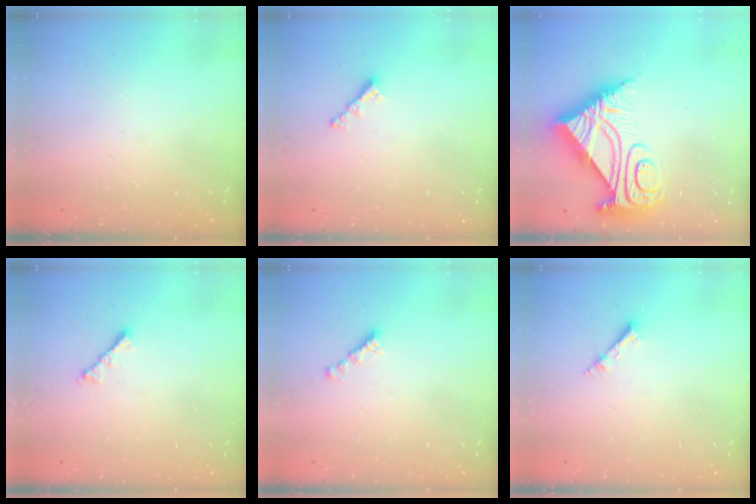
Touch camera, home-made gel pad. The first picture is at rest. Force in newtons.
{"total": 3.4, "press": 3.4, "slide": 0.1}
{"total": 12.4, "press": 12.3, "slide": 1.1}
{"total": 2.9, "press": 2.8, "slide": 0.5}
{"total": 2.8, "press": 2.7, "slide": 0.7}
{"total": 2.2, "press": 2.2, "slide": 0.3}